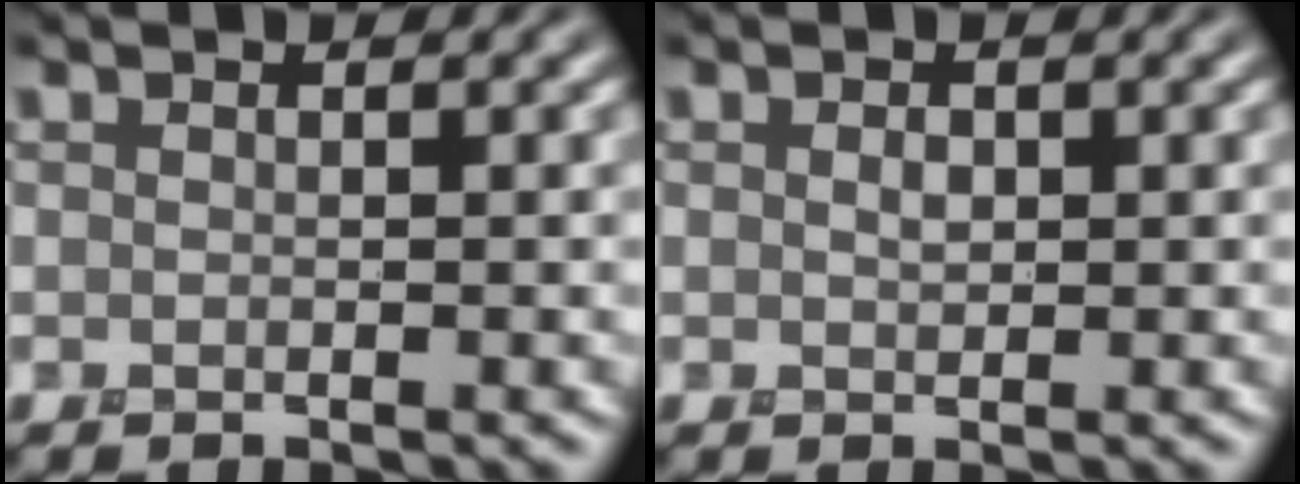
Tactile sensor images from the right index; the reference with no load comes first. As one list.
[{"total": 0.7, "force": [0.1, 0.5, 0.5], "torque": [-0.014, -0.002, 0.003]}]